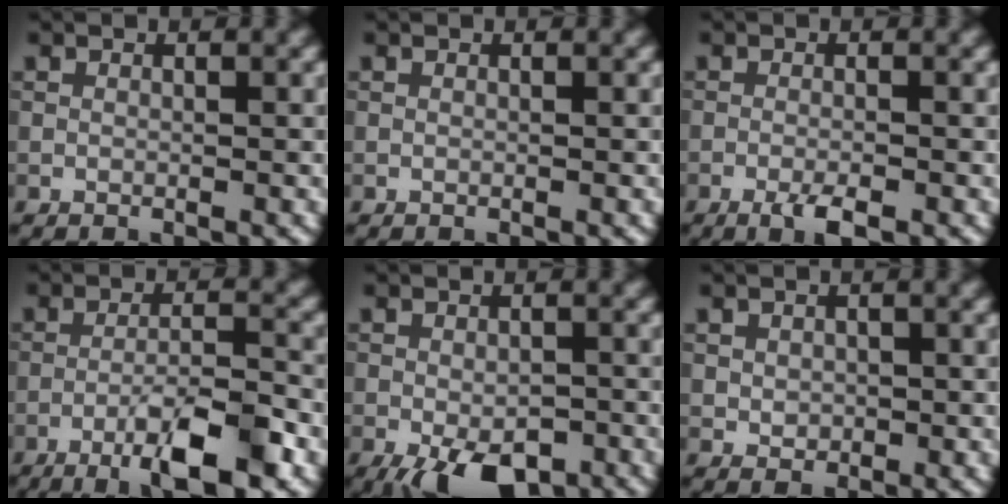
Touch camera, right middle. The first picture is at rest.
{"total": 0.0}
{"total": 2.3, "force": [-1.3, 0.4, 1.8], "torque": [-0.036, -0.001, -0.027]}
{"total": 7.0, "force": [-3.8, 1.3, 5.8], "torque": [-0.100, 0.007, -0.067]}
{"total": 7.1, "force": [-3.9, 3.3, 4.9], "torque": [-0.076, -0.017, -0.055]}
{"total": 1.3, "force": [0.1, 1.2, 0.7], "torque": [-0.011, -0.003, 0.003]}